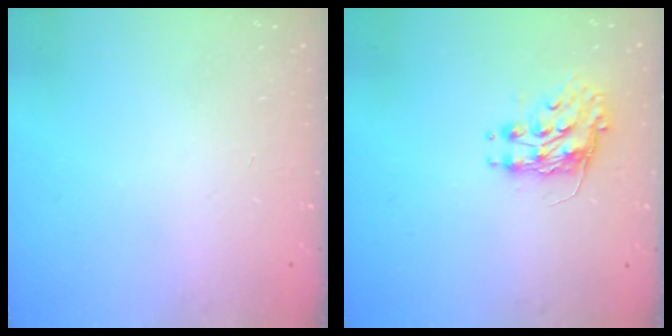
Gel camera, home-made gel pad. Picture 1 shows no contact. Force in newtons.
{"total": 8.3, "press": 8.3, "slide": 0.1}